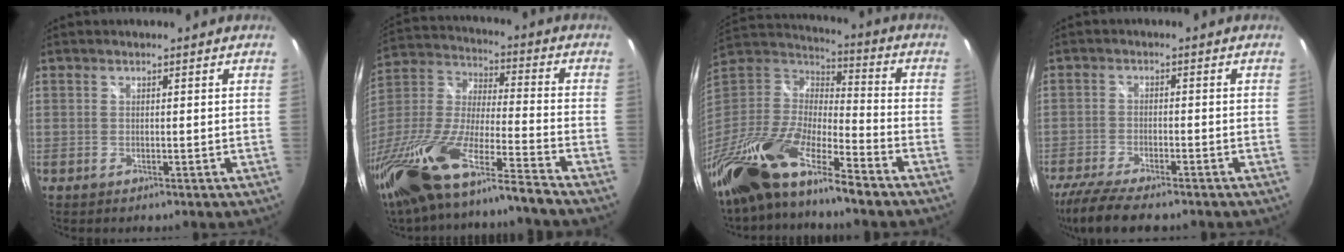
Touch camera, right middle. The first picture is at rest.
{"total": 23.8, "force": [-17.5, 1.2, 16.1], "torque": [-0.310, -0.057, -0.328]}
{"total": 22.0, "force": [-15.2, 5.9, 14.7], "torque": [-0.296, -0.023, -0.293]}
{"total": 10.6, "force": [-8.7, 1.9, 5.8], "torque": [-0.139, -0.037, -0.152]}